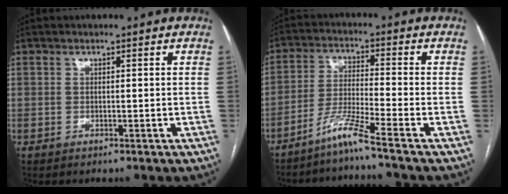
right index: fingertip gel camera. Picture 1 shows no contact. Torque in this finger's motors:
{"motor_torque": [0.49, -0.49, 0.07, 0.02]}